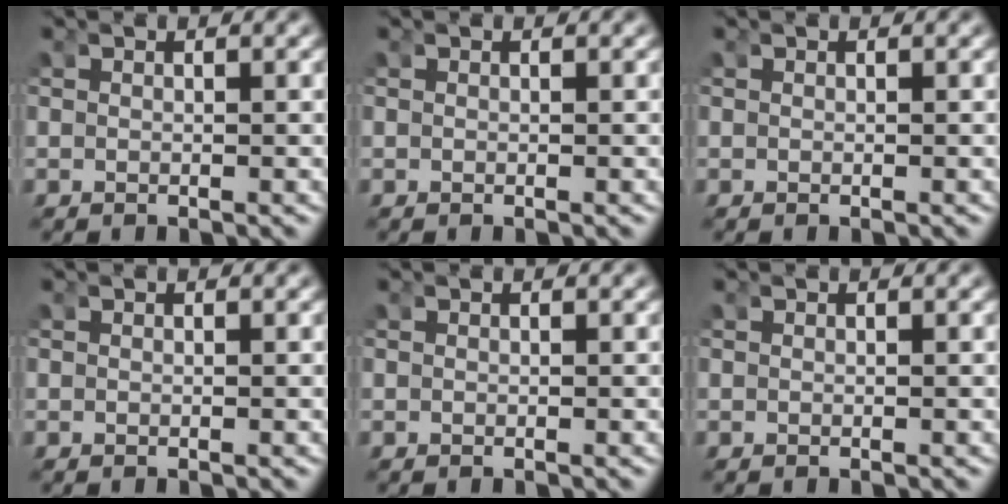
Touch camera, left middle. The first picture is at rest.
{"total": 0.0}
{"total": 0.0}
{"total": 0.0}
{"total": 0.0}
{"total": 0.0}